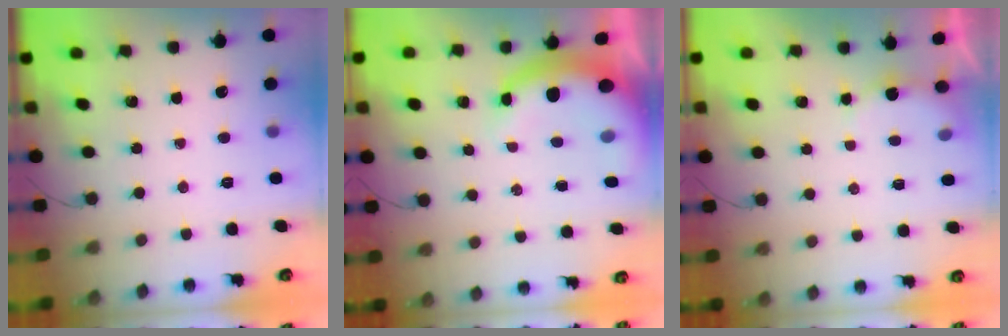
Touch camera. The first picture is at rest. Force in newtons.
{"total": 9.2, "press": 9.2, "slide": 1.2}
{"total": 4.9, "press": 4.9, "slide": 0.7}